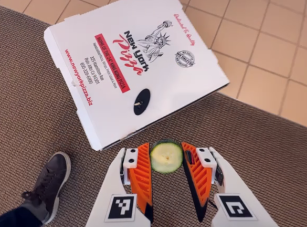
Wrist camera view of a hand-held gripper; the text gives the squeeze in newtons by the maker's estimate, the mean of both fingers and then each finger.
{"total": 8.2, "left": 8.5, "right": 7.9}